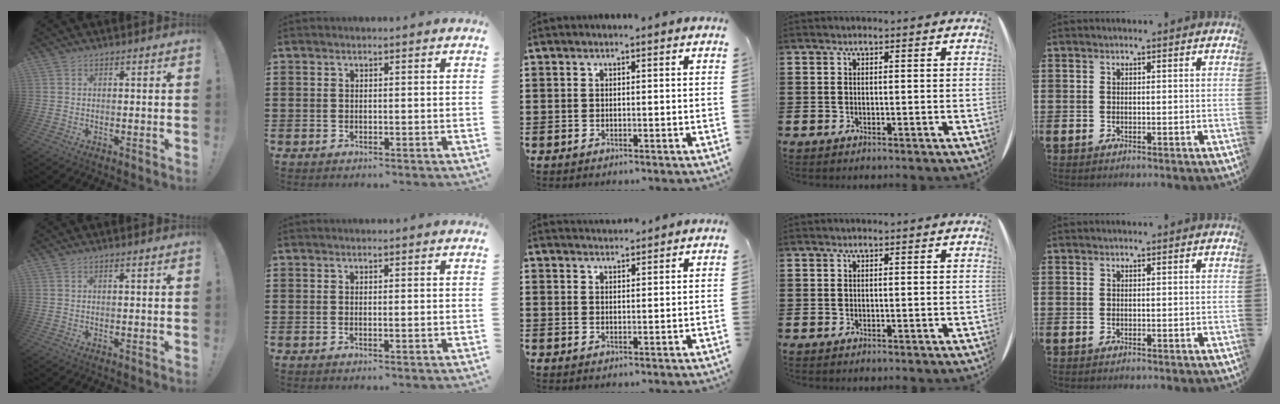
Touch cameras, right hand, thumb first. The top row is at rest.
{"thumb": {"total": 1.0, "force": [0.5, 0.0, 0.8], "torque": [-0.010, -0.003, 0.007]}, "index": {"total": 0.5, "force": [0.0, 0.0, 0.5], "torque": [-0.009, -0.002, 0.001]}, "middle": {"total": 1.8, "force": [1.8, 0.2, 0.0], "torque": [-0.004, 0.004, 0.034]}}